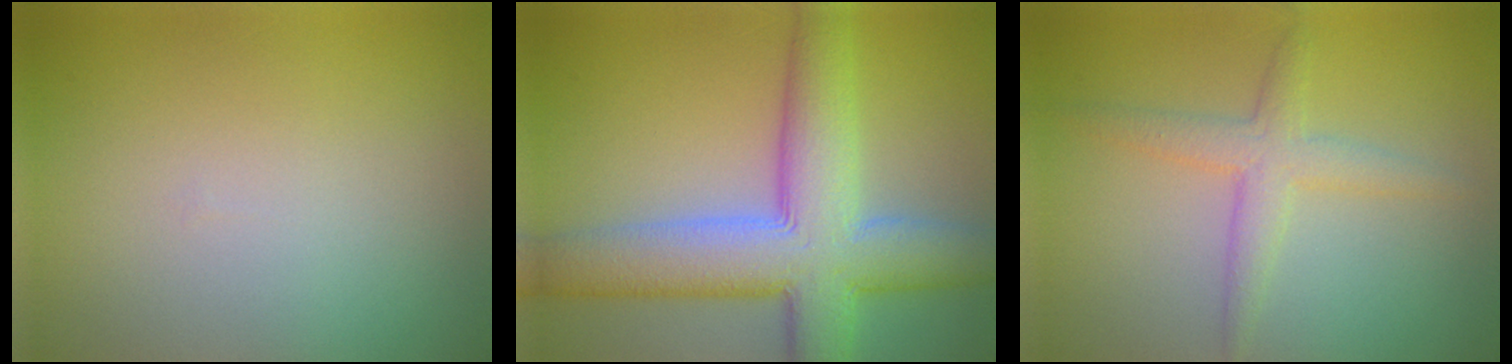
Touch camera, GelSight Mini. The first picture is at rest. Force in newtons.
{"total": 10.0, "press": 10.0, "slide": 0.5}
{"total": 2.9, "press": 2.9, "slide": 0.2}